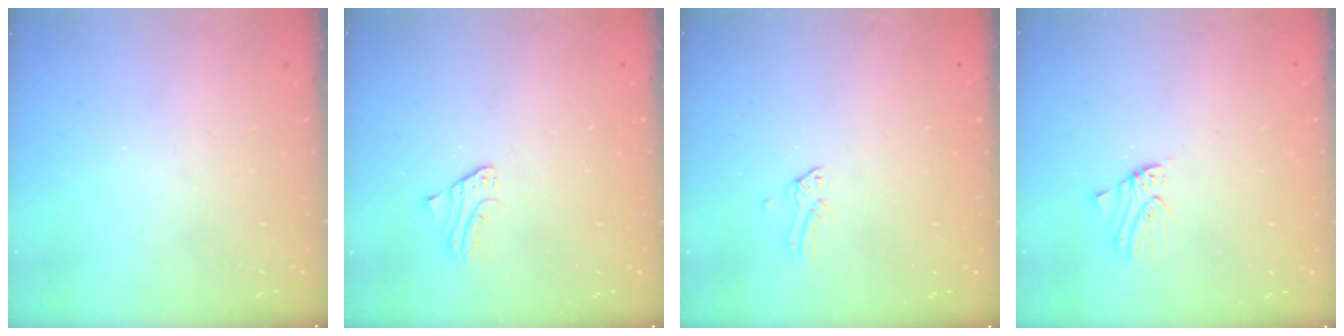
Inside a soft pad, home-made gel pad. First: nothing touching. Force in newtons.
{"total": 1.2, "press": 1.2, "slide": 0.1}
{"total": 0.0}
{"total": 0.7, "press": 0.7, "slide": 0.0}